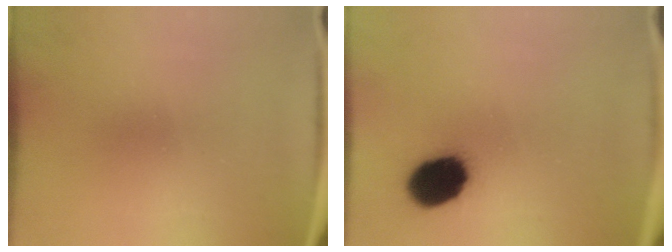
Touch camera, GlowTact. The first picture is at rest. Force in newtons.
{"total": 14.0}